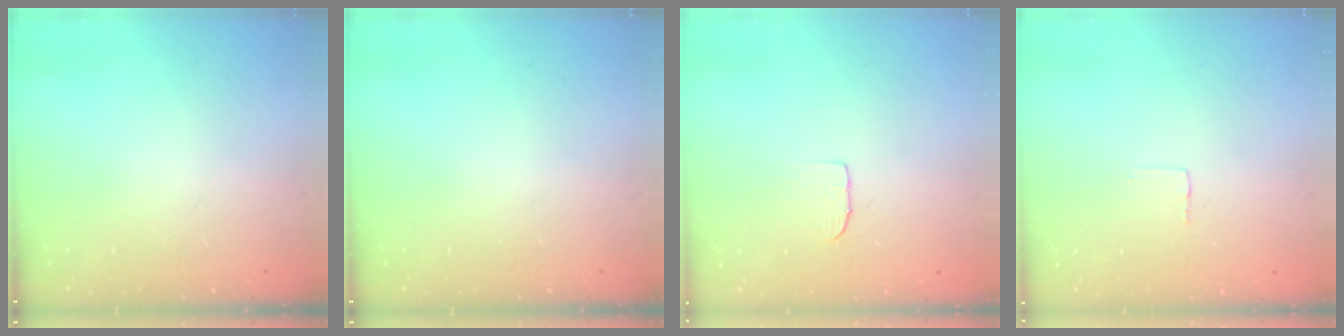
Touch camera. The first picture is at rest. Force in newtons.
{"total": 0.0}
{"total": 4.3, "press": 4.3, "slide": 0.3}
{"total": 2.4, "press": 2.4, "slide": 0.1}